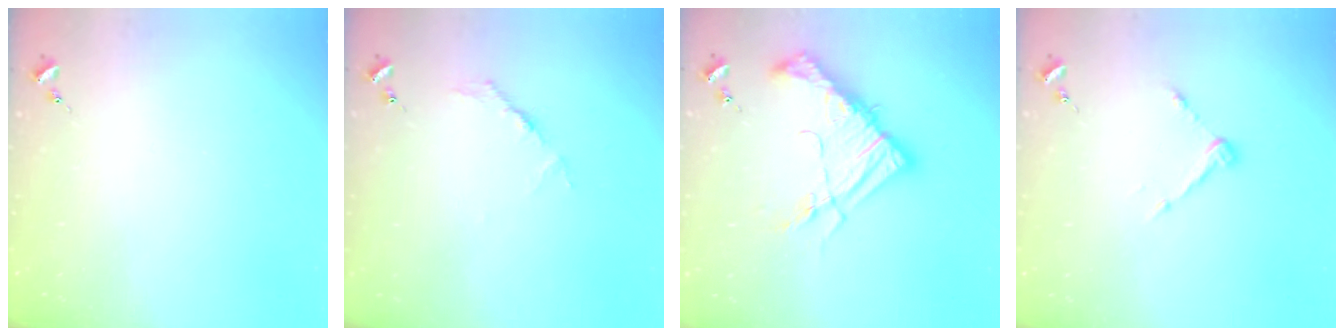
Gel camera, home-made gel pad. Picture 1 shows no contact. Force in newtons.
{"total": 3.8, "press": 3.8, "slide": 0.4}
{"total": 18.4, "press": 18.3, "slide": 2.0}
{"total": 6.9, "press": 6.9, "slide": 0.3}